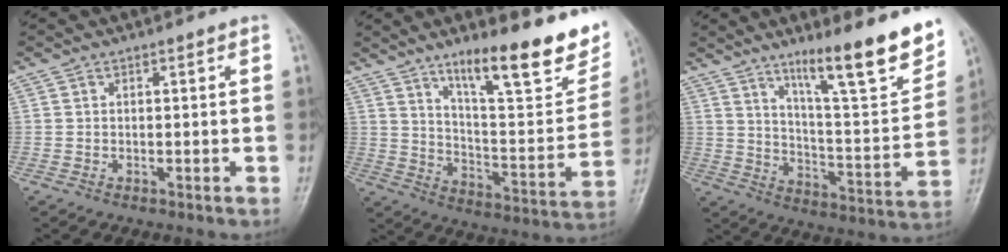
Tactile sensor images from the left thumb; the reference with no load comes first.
{"total": 23.1, "force": [14.9, 5.8, 16.6], "torque": [-0.199, -0.070, 0.235]}
{"total": 19.2, "force": [12.6, 3.1, 14.2], "torque": [-0.177, -0.071, 0.200]}